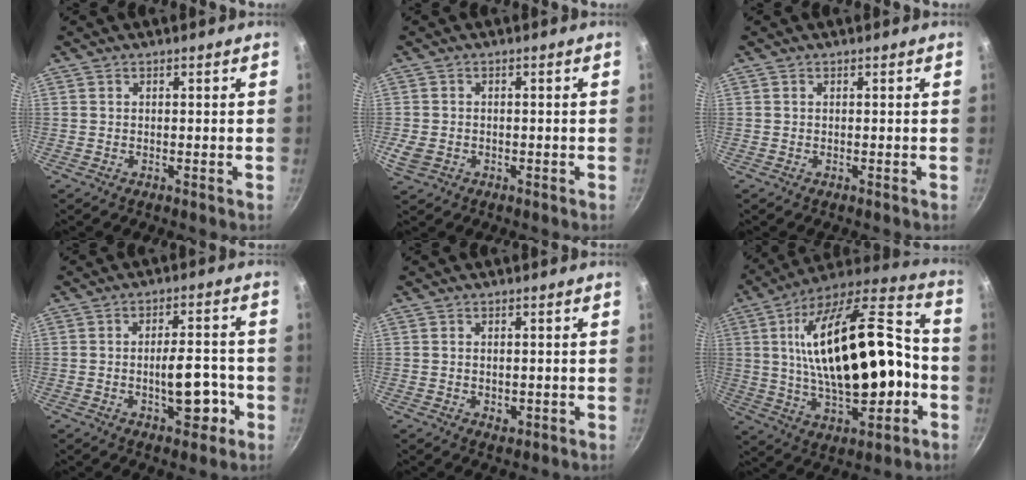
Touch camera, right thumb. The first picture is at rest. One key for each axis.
{"total": 3.8, "fx": -1.1, "fy": 3.0, "fz": 2.1, "tx": -0.044, "ty": 0.004, "tz": -0.016}
{"total": 0.0}
{"total": 9.0, "fx": -2.7, "fy": 4.2, "fz": 7.5, "tx": -0.080, "ty": 0.021, "tz": -0.037}
{"total": 2.3, "fx": -0.4, "fy": 1.6, "fz": 1.6, "tx": -0.021, "ty": -0.003, "tz": -0.004}
{"total": 29.2, "fx": -0.9, "fy": 13.9, "fz": 25.7, "tx": -0.422, "ty": 0.041, "tz": 0.002}